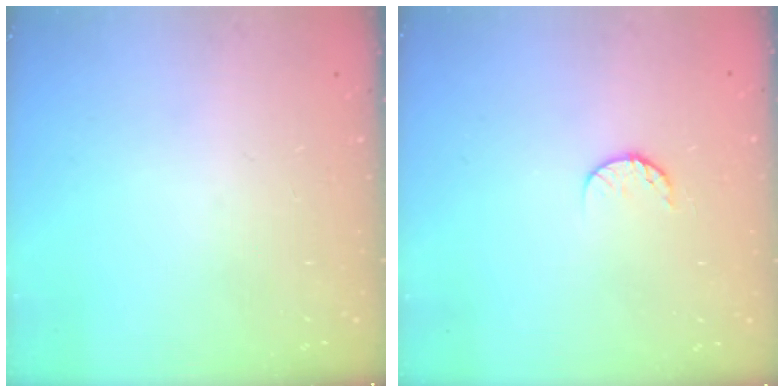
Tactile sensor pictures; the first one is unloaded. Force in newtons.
{"total": 6.6, "press": 6.6, "slide": 0.7}